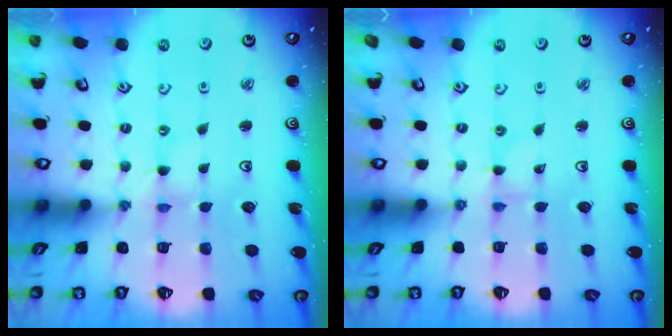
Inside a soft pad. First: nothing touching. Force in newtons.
{"total": 0.0}